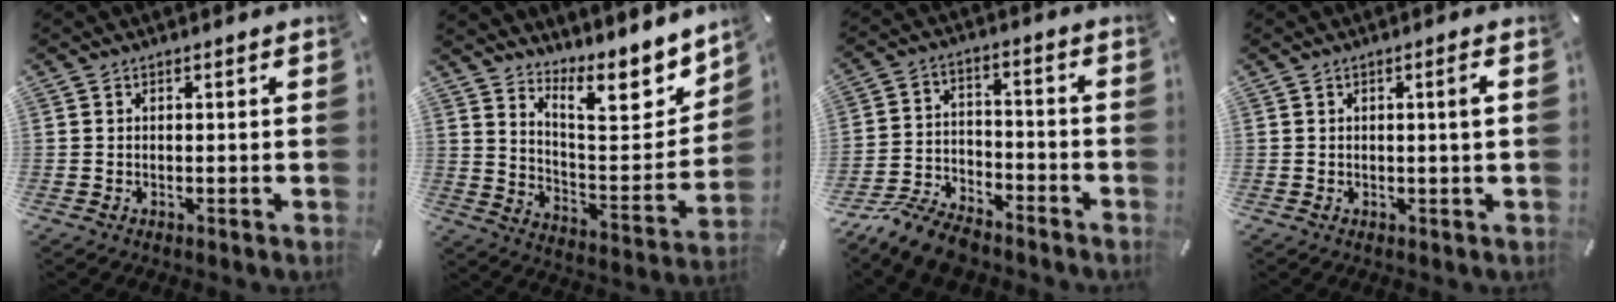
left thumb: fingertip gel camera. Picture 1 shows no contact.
{"total": 12.8, "force": [9.8, 4.9, 6.7], "torque": [-0.078, -0.092, 0.165]}
{"total": 10.9, "force": [-9.3, 3.9, 4.1], "torque": [-0.070, 0.050, -0.177]}
{"total": 2.4, "force": [0.4, -0.1, 2.4], "torque": [-0.043, -0.001, 0.003]}